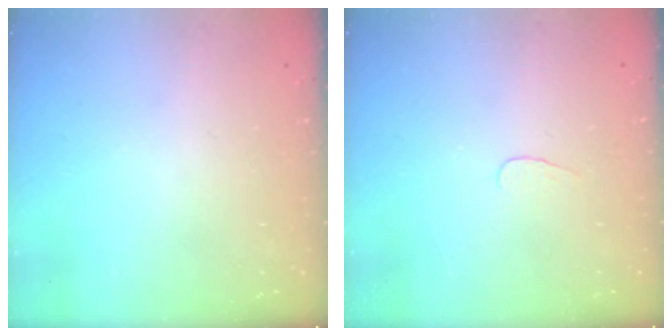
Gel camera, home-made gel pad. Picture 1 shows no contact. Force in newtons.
{"total": 2.8, "press": 2.7, "slide": 0.3}